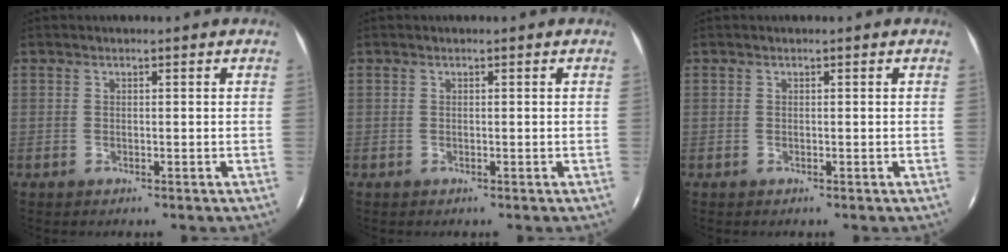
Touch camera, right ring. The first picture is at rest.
{"total": 0.0}
{"total": 0.0}